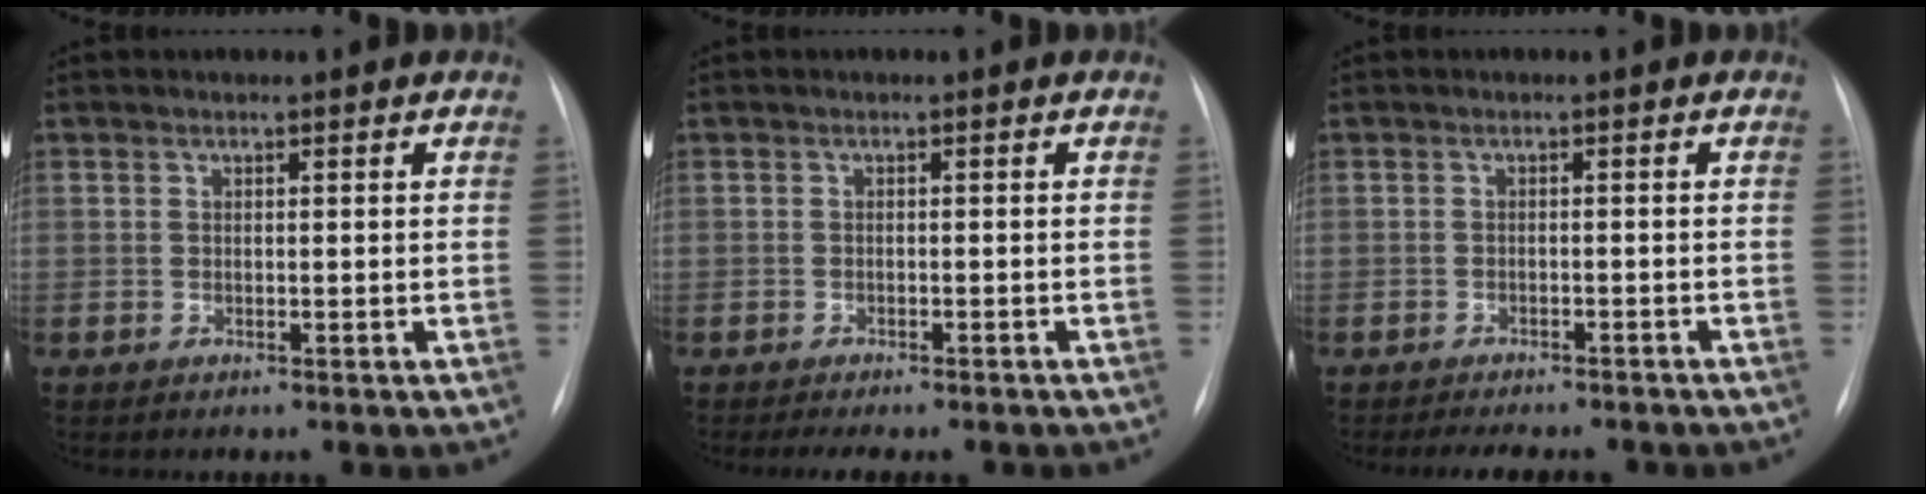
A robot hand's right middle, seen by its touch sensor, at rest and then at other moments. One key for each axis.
{"total": 6.0, "fx": -5.1, "fy": 1.6, "fz": 2.8, "tx": -0.032, "ty": -0.001, "tz": -0.064}
{"total": 8.4, "fx": -7.5, "fy": 2.2, "fz": 3.2, "tx": -0.043, "ty": 0.000, "tz": -0.091}